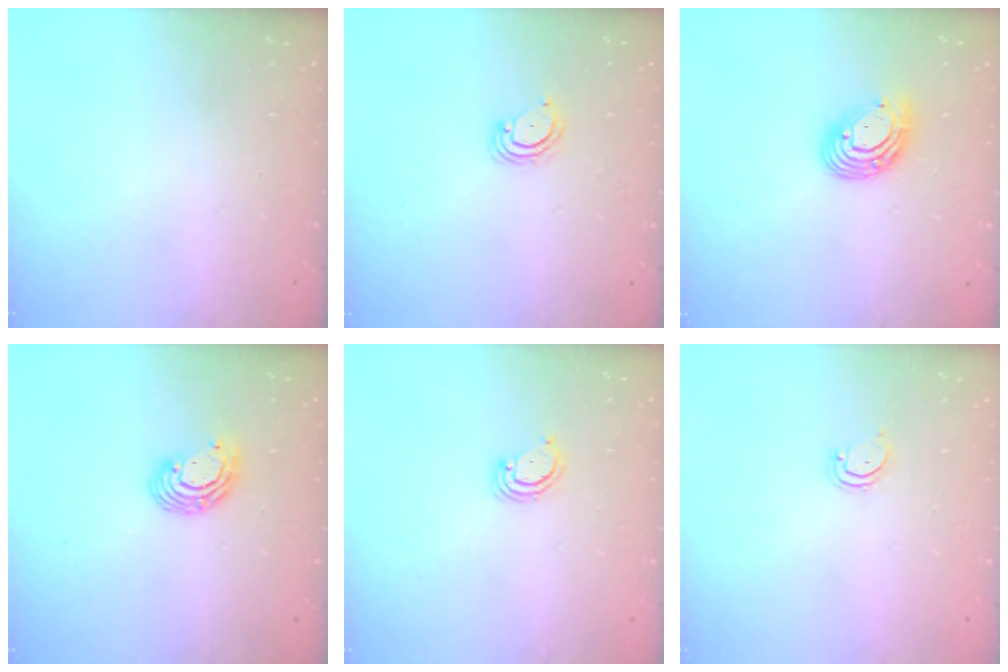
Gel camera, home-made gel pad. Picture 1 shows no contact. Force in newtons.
{"total": 2.3, "press": 2.3, "slide": 0.2}
{"total": 9.9, "press": 9.8, "slide": 1.2}
{"total": 7.2, "press": 7.2, "slide": 1.0}
{"total": 2.9, "press": 2.9, "slide": 0.2}
{"total": 2.3, "press": 2.3, "slide": 0.1}